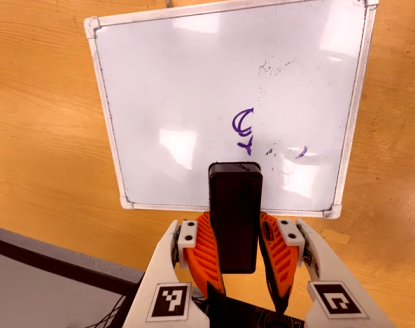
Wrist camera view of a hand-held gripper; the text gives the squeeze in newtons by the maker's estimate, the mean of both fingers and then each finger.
{"total": 10.7, "left": 8.1, "right": 13.3}